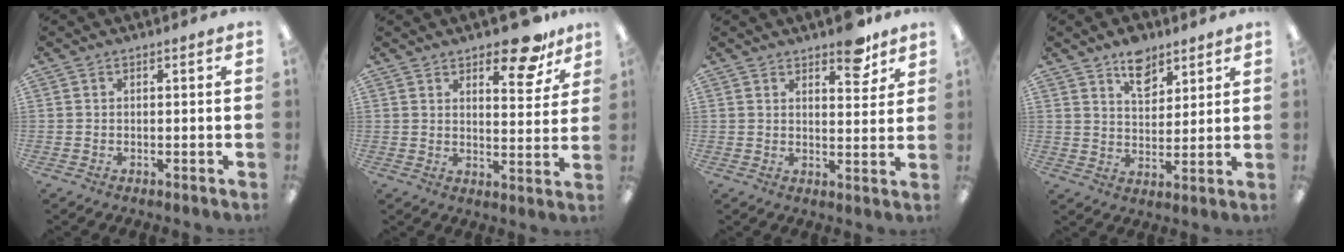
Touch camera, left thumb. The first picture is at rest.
{"total": 11.4, "force": [8.6, 4.2, 6.2], "torque": [-0.063, -0.058, 0.144]}
{"total": 7.1, "force": [5.5, 2.8, 3.4], "torque": [-0.024, -0.038, 0.090]}
{"total": 8.7, "force": [6.1, 5.0, 3.7], "torque": [-0.043, -0.030, 0.107]}